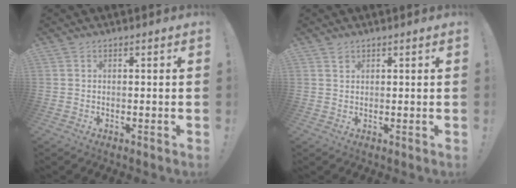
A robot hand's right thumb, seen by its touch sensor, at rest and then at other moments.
{"total": 1.3, "force": [0.9, 0.9, 0.3], "torque": [0.008, -0.005, 0.015]}